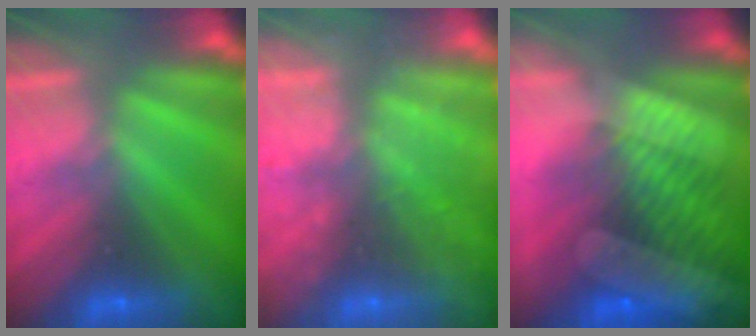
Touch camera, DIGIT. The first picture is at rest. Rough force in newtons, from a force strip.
{"total": 8.0}
{"total": 7.6}